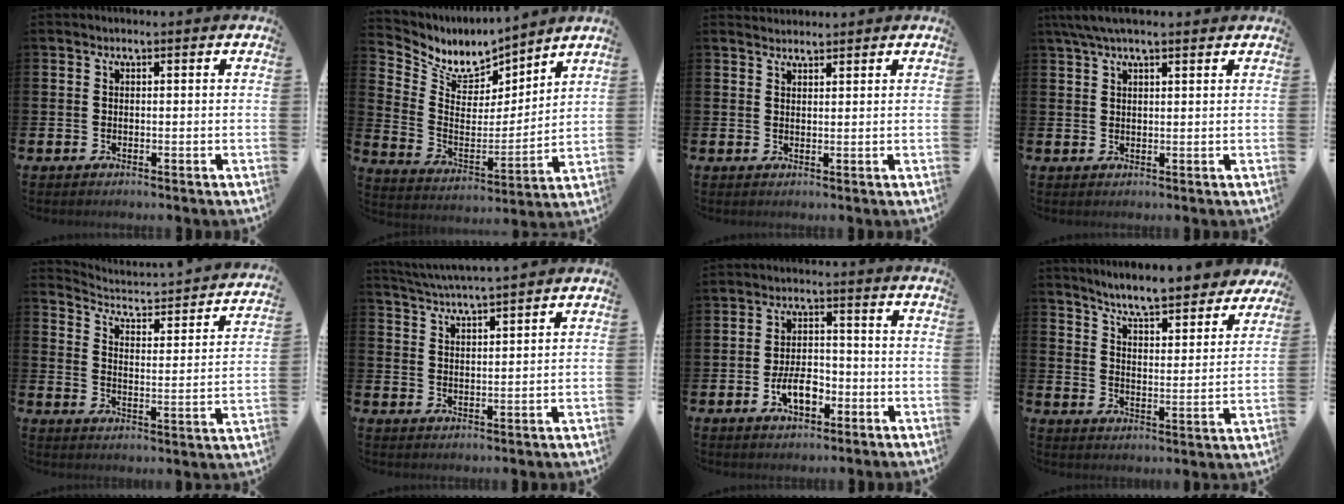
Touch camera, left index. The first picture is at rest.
{"total": 7.6, "force": [6.9, 2.9, 1.1], "torque": [-0.065, -0.052, 0.123]}
{"total": 1.9, "force": [1.8, 0.5, 0.0], "torque": [0.011, -0.008, 0.031]}
{"total": 4.1, "force": [3.2, 0.9, 2.4], "torque": [-0.047, -0.003, 0.057]}
{"total": 3.6, "force": [3.2, 1.1, 1.1], "torque": [-0.043, -0.038, 0.043]}
{"total": 4.5, "force": [4.4, -0.5, 0.6], "torque": [-0.025, -0.026, 0.078]}
{"total": 5.4, "force": [-2.1, 3.0, 4.0], "torque": [-0.051, 0.004, -0.040]}
{"total": 7.1, "force": [6.8, 0.3, 2.1], "torque": [-0.058, -0.053, 0.113]}